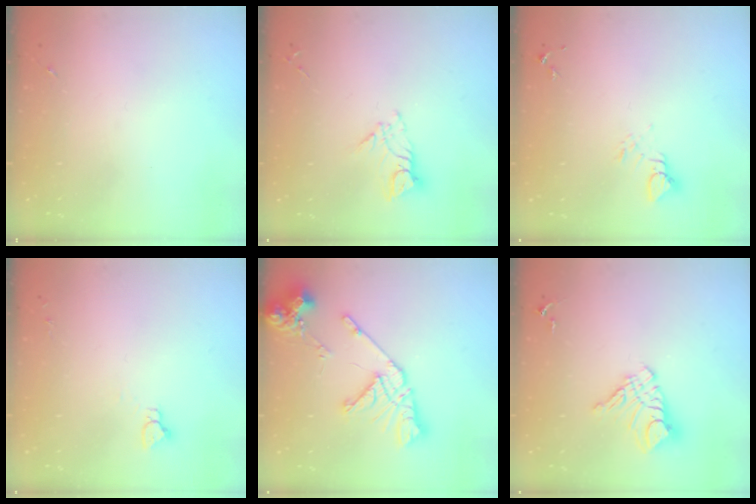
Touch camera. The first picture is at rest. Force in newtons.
{"total": 8.4, "press": 8.4, "slide": 0.9}
{"total": 3.8, "press": 3.8, "slide": 0.2}
{"total": 2.9, "press": 2.9, "slide": 0.2}
{"total": 16.1, "press": 16.0, "slide": 2.0}
{"total": 12.1, "press": 12.0, "slide": 1.1}